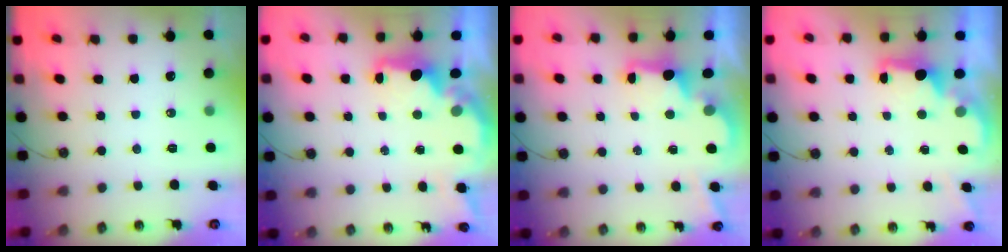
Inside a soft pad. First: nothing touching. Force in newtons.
{"total": 3.5, "press": 3.5, "slide": 0.4}
{"total": 2.6, "press": 2.5, "slide": 0.8}
{"total": 1.9, "press": 1.7, "slide": 0.8}